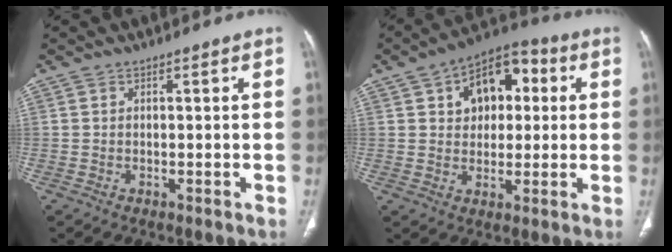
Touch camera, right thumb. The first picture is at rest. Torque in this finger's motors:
{"motor_torque": [-0.58, 0.79, 0.63, 0.59, 0.15]}